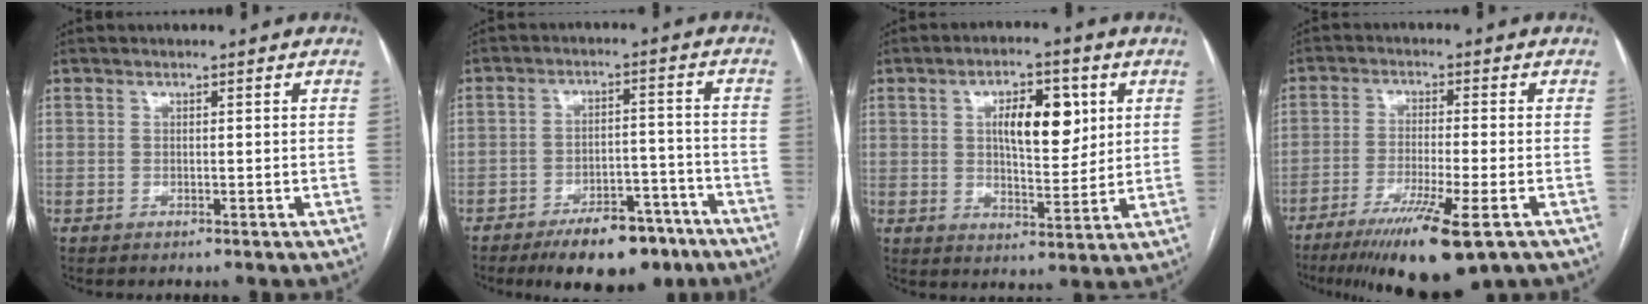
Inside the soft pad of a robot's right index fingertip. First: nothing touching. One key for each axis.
{"total": 11.1, "fx": -8.0, "fy": 4.6, "fz": 6.2, "tx": -0.077, "ty": 0.012, "tz": -0.120}
{"total": 9.4, "fx": 2.8, "fy": 3.8, "fz": 8.2, "tx": -0.127, "ty": 0.008, "tz": 0.049}
{"total": 12.0, "fx": -7.3, "fy": 0.6, "fz": 9.5, "tx": -0.159, "ty": -0.033, "tz": -0.115}